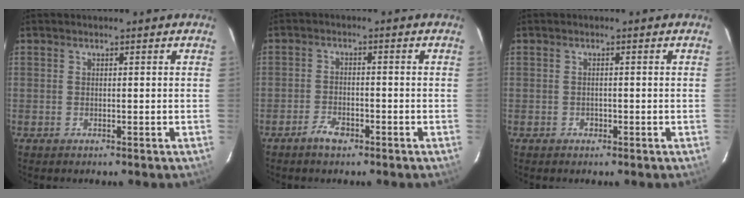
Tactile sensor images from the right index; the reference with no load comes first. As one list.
[{"total": 3.6, "force": [-2.6, 1.5, 1.9], "torque": [-0.047, 0.000, -0.047]}, {"total": 0.9, "force": [-0.4, 0.7, 0.3], "torque": [-0.004, 0.001, -0.004]}]